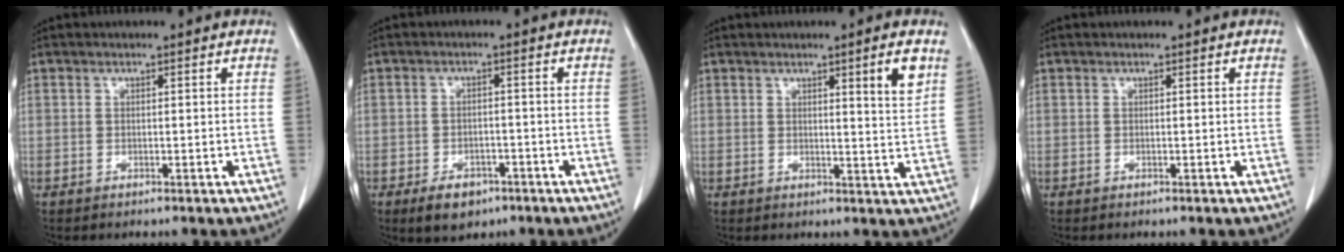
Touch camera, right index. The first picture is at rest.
{"total": 5.0, "force": [-3.0, 3.0, 2.5], "torque": [-0.041, 0.001, -0.039]}
{"total": 4.3, "force": [2.6, 0.5, 3.5], "torque": [-0.039, -0.016, 0.032]}
{"total": 0.0}